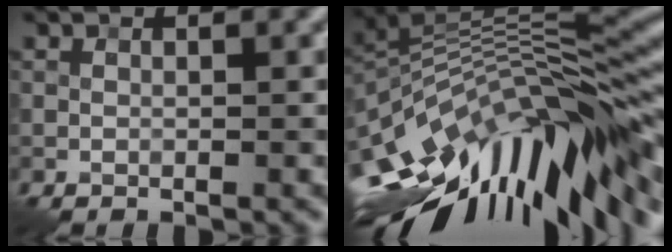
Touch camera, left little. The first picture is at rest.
{"total": 15.5, "force": [-5.6, 5.1, 13.5], "torque": [-0.235, 0.016, -0.105]}